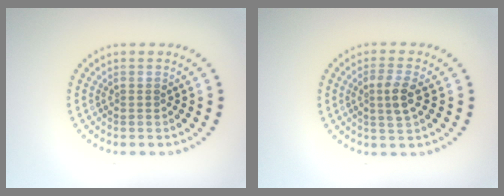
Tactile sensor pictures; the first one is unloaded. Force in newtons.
{"total": 2.6, "press": 2.4, "slide": 1.0}